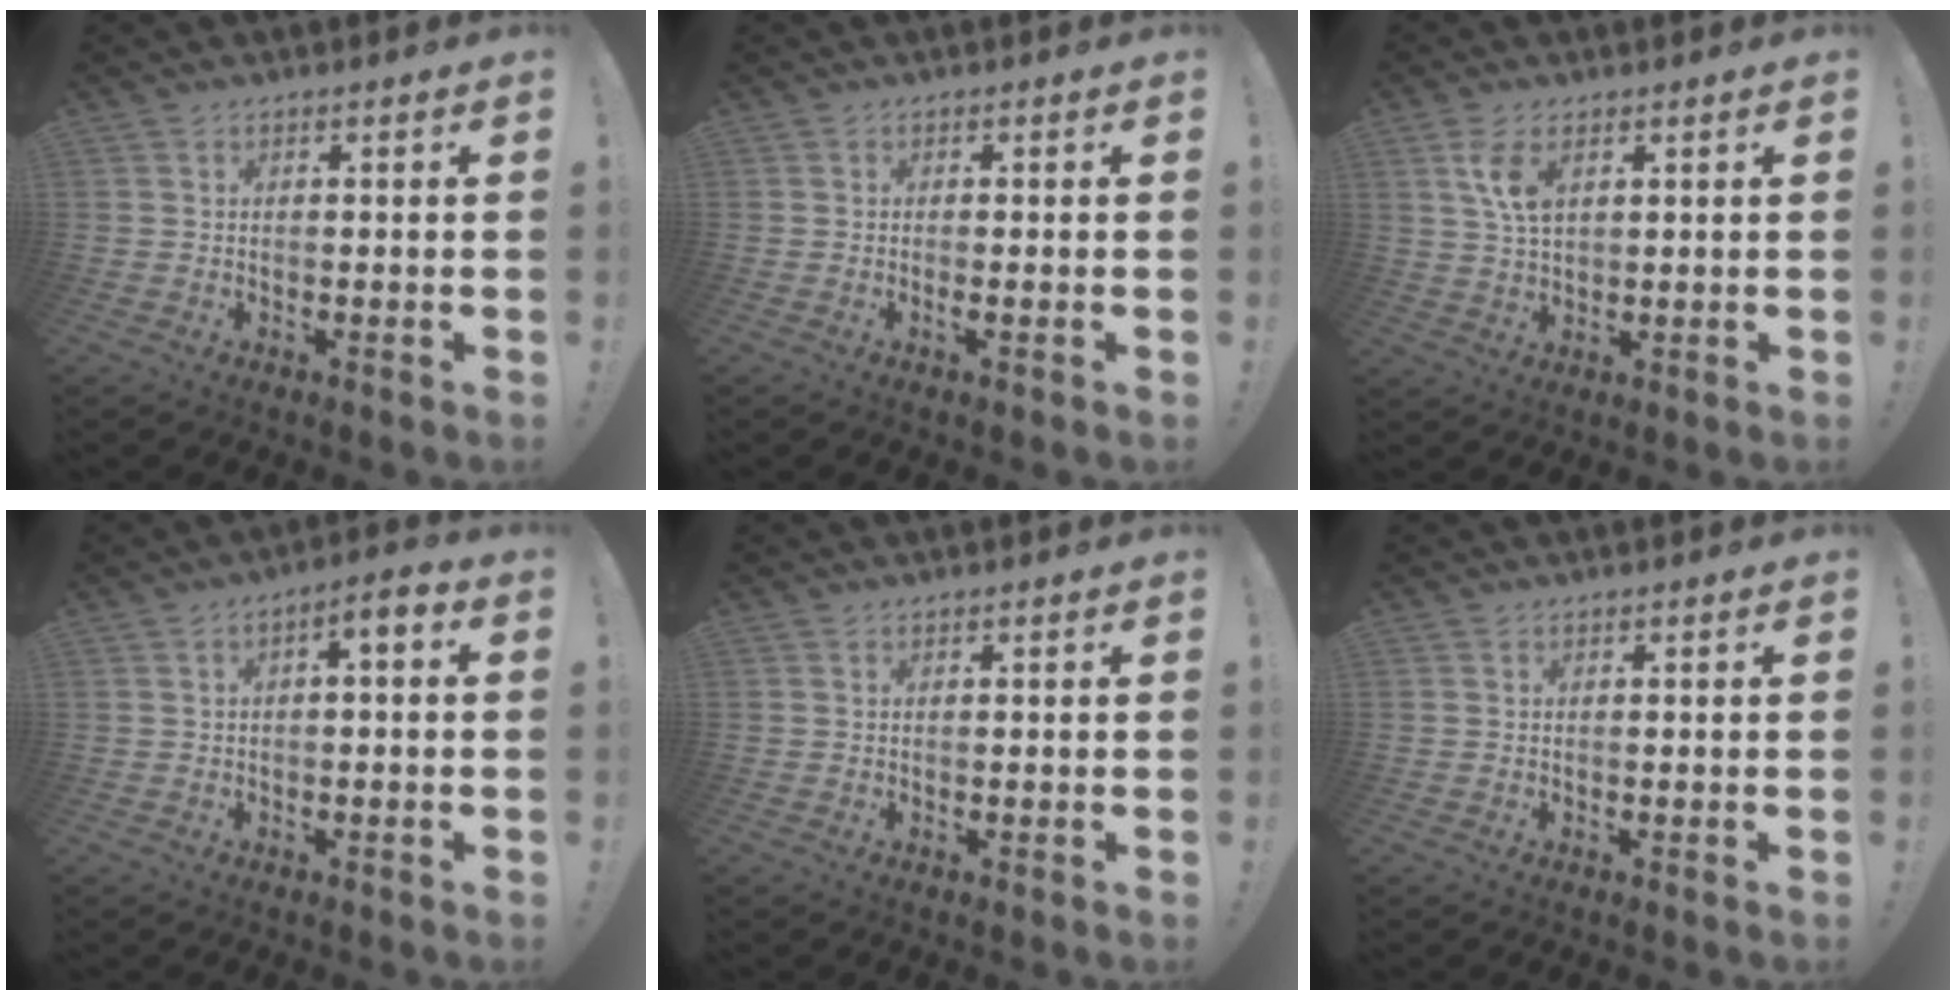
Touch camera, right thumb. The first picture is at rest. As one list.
[{"total": 1.2, "force": [-0.1, -0.4, 1.1], "torque": [-0.012, -0.009, -0.005]}, {"total": 7.3, "force": [3.1, 3.7, 5.5], "torque": [-0.105, -0.009, 0.055]}, {"total": 4.2, "force": [-0.7, 1.5, 3.9], "torque": [-0.057, 0.003, -0.016]}, {"total": 0.0}, {"total": 0.0}]